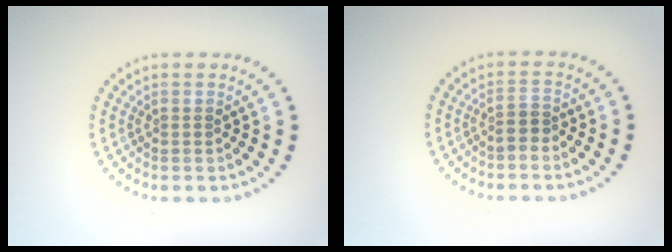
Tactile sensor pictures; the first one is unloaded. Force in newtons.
{"total": 1.1, "press": 0.9, "slide": 0.7}